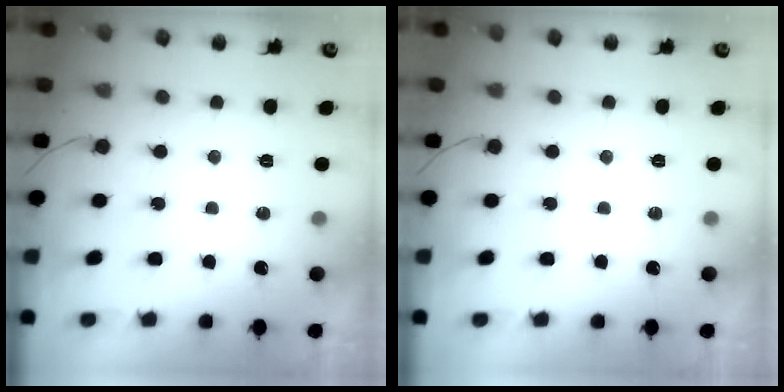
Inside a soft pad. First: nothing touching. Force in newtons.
{"total": 0.0}